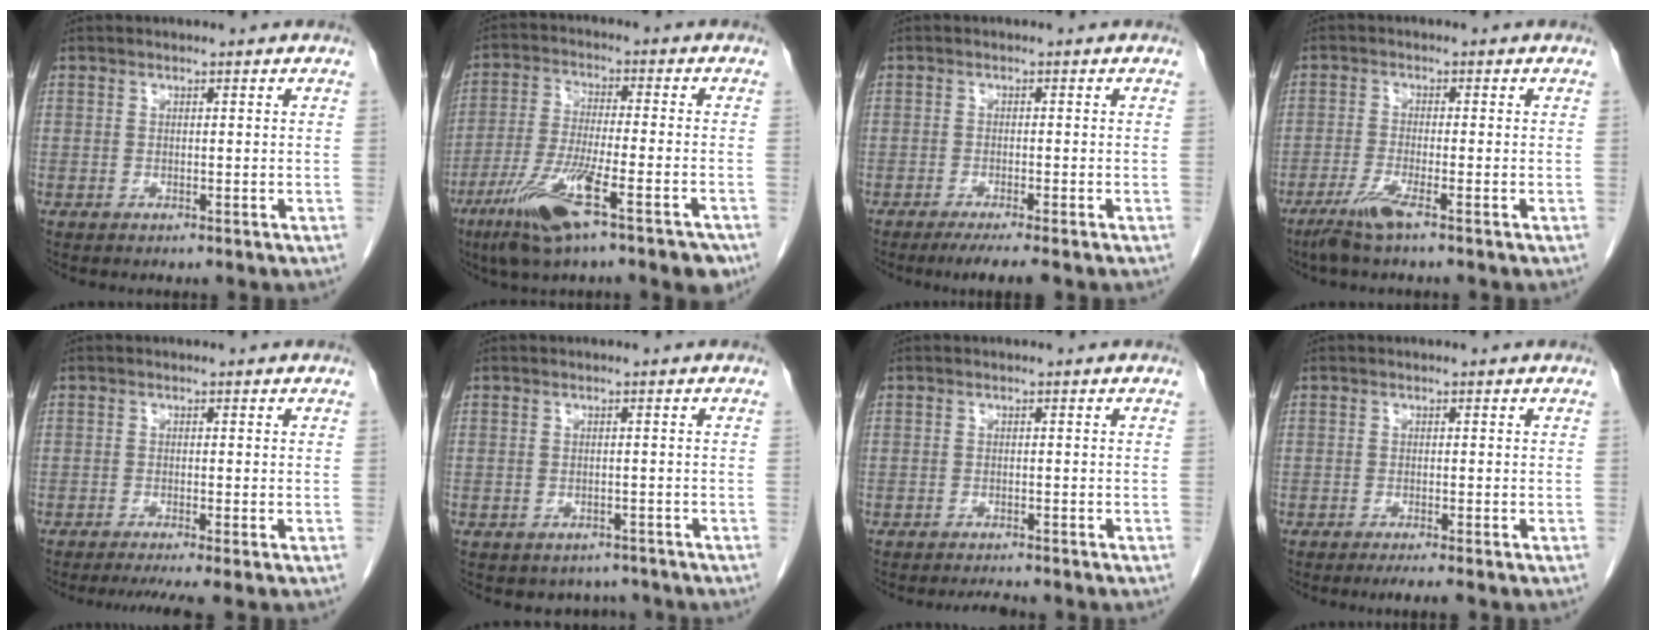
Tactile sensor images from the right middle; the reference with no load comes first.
{"total": 14.6, "force": [-8.4, 2.0, 11.8], "torque": [-0.204, -0.024, -0.142]}
{"total": 4.4, "force": [-3.3, -0.3, 2.9], "torque": [-0.042, -0.012, -0.052]}
{"total": 3.9, "force": [-2.7, -0.3, 2.9], "torque": [-0.065, -0.011, -0.058]}
{"total": 4.5, "force": [-3.3, -0.2, 3.0], "torque": [-0.047, -0.015, -0.054]}
{"total": 3.3, "force": [-2.9, 1.7, 0.0], "torque": [0.001, 0.007, -0.036]}
{"total": 1.8, "force": [-1.7, -0.1, 0.5], "torque": [-0.014, -0.008, -0.024]}
{"total": 2.4, "force": [-1.8, -0.4, 1.5], "torque": [-0.026, -0.007, -0.030]}